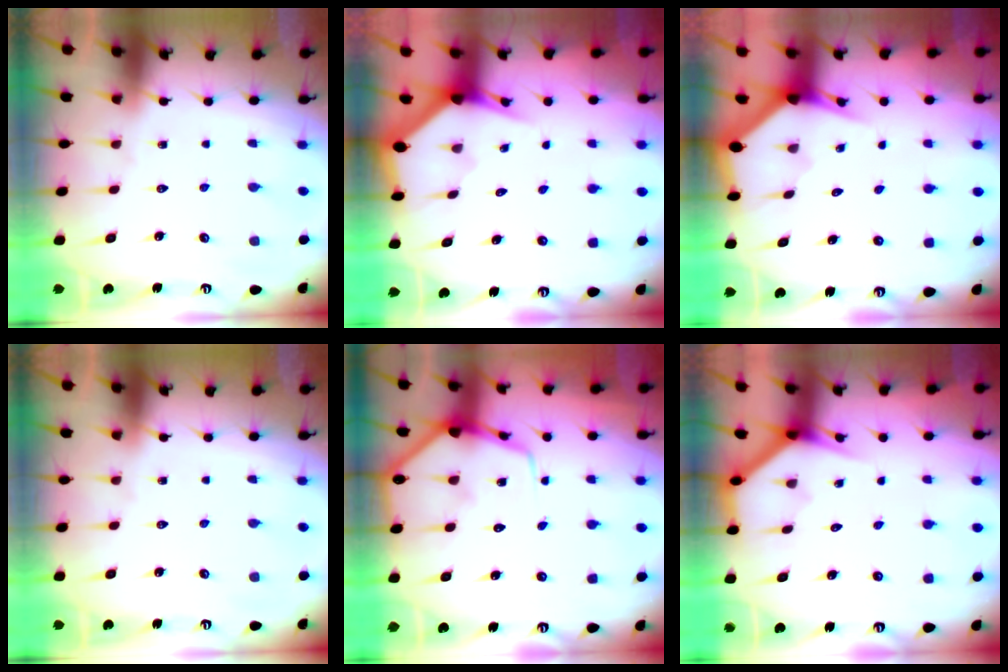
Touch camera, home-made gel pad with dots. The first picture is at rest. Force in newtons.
{"total": 2.6, "press": 2.6, "slide": 0.1}
{"total": 2.6, "press": 2.6, "slide": 0.1}
{"total": 0.0}
{"total": 9.2, "press": 9.1, "slide": 1.0}
{"total": 3.6, "press": 3.6, "slide": 0.3}